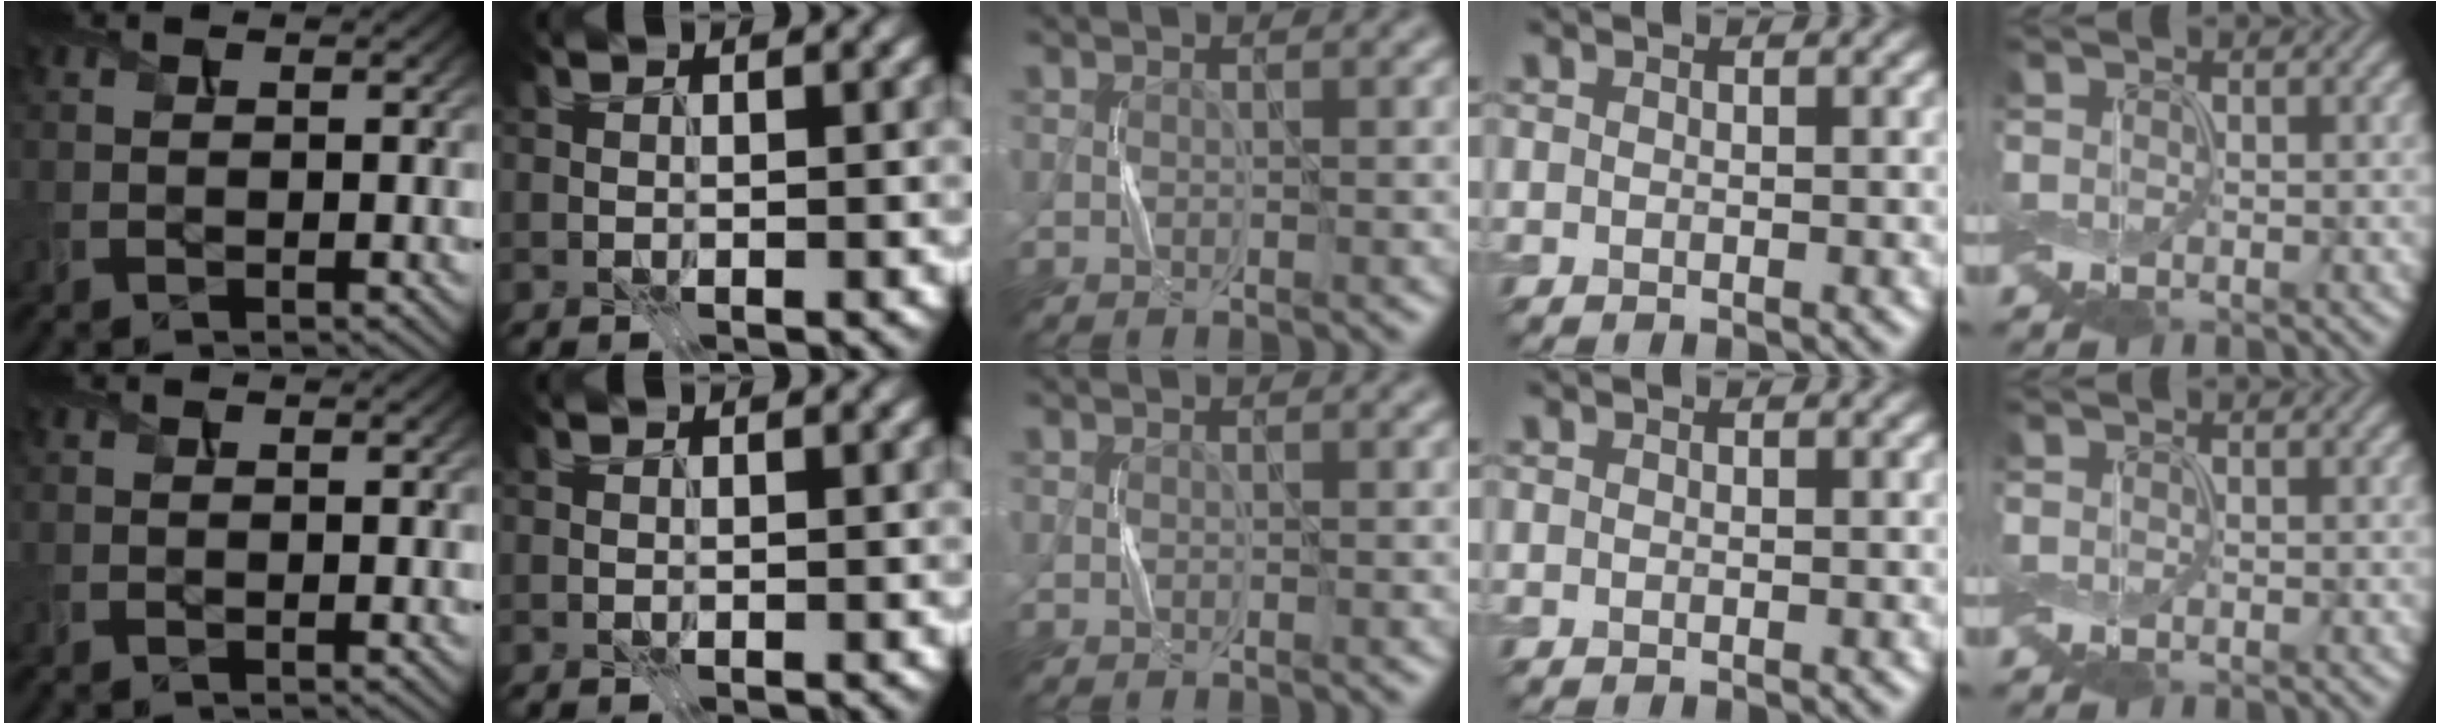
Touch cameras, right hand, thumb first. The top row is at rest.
{}